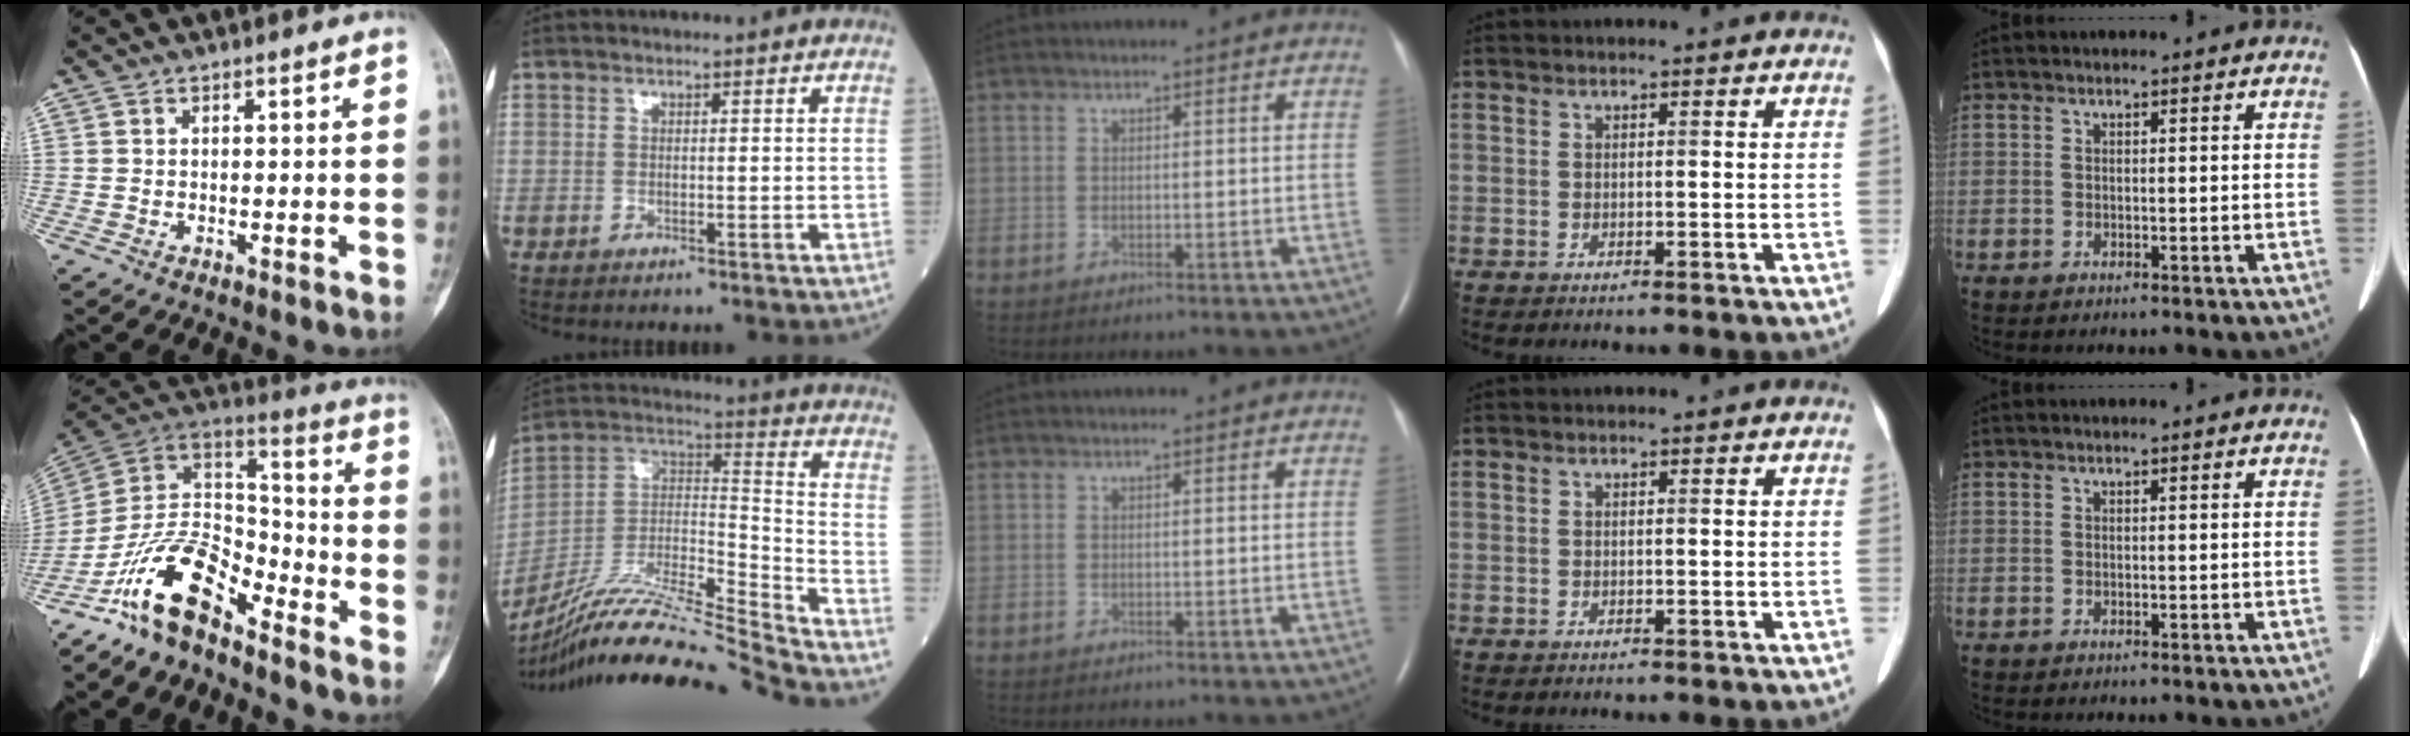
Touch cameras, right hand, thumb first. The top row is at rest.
{"thumb": {"total": 15.6, "force": [-10.7, 6.7, 9.2], "torque": [-0.149, 0.098, -0.206]}, "index": {"total": 21.5, "force": [-19.3, -1.8, 9.3], "torque": [-0.201, -0.001, -0.347]}}